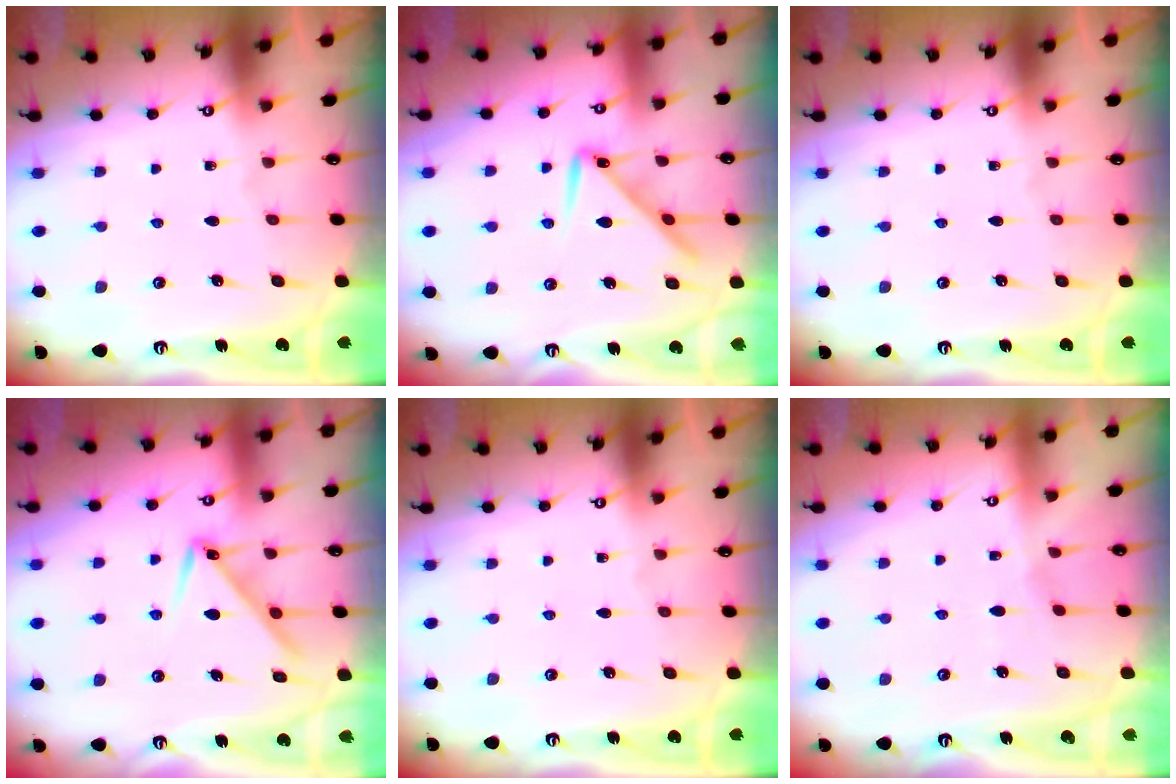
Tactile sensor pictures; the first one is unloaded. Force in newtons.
{"total": 10.3, "press": 10.3, "slide": 0.4}
{"total": 0.0}
{"total": 9.9, "press": 9.9, "slide": 0.5}
{"total": 0.0}
{"total": 2.2, "press": 2.1, "slide": 0.4}